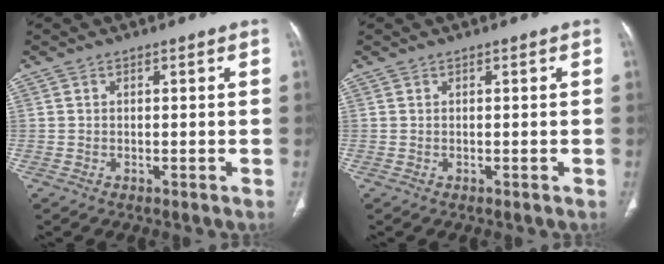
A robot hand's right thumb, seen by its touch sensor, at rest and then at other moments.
{"total": 0.0}